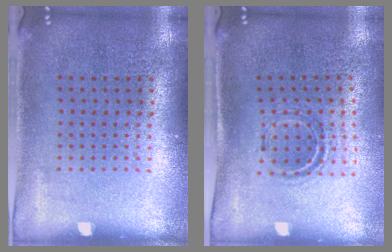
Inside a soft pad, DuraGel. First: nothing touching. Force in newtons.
{"total": 1.0, "press": 0.9, "slide": 0.3}